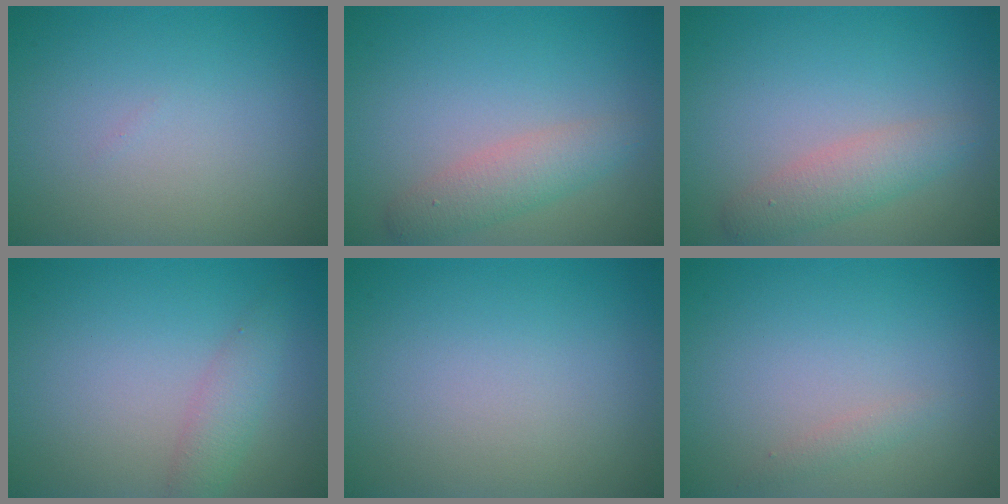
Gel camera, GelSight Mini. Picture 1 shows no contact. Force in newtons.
{"total": 2.8, "press": 2.8, "slide": 0.1}
{"total": 2.8, "press": 2.8, "slide": 0.1}
{"total": 2.2, "press": 2.2, "slide": 0.1}
{"total": 0.0}
{"total": 0.8, "press": 0.8, "slide": 0.0}